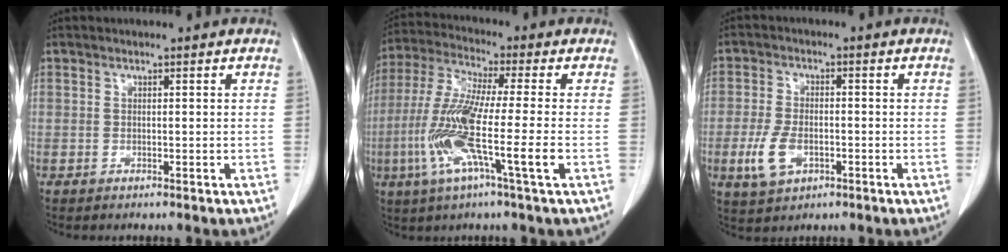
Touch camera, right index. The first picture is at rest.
{"total": 13.6, "force": [-3.5, -0.2, 13.1], "torque": [-0.269, -0.022, -0.078]}
{"total": 6.3, "force": [-2.2, 3.5, 4.8], "torque": [-0.108, -0.002, -0.036]}